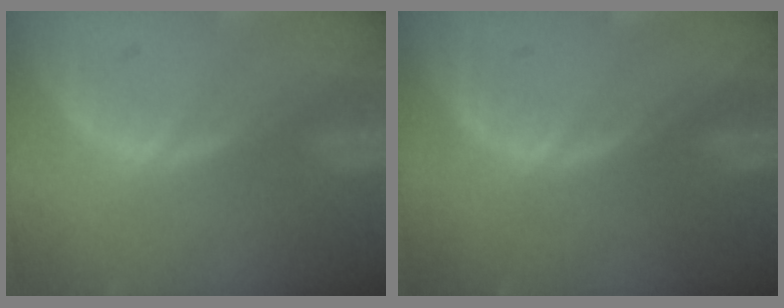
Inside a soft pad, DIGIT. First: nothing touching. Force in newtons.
{"total": 0.0}